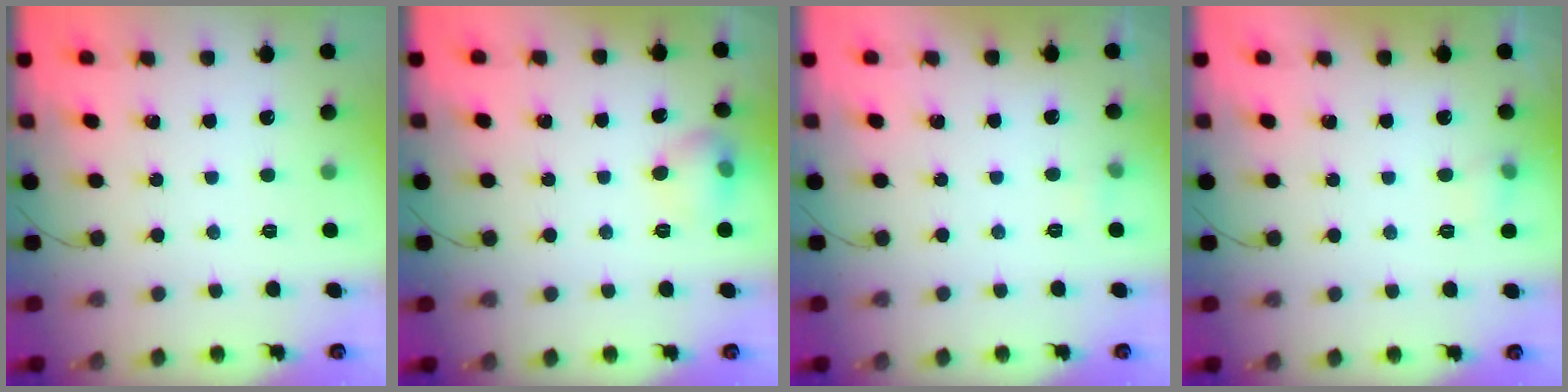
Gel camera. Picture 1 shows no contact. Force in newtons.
{"total": 9.8, "press": 7.6, "slide": 6.2}
{"total": 6.7, "press": 2.8, "slide": 6.1}
{"total": 5.0, "press": 4.8, "slide": 1.7}